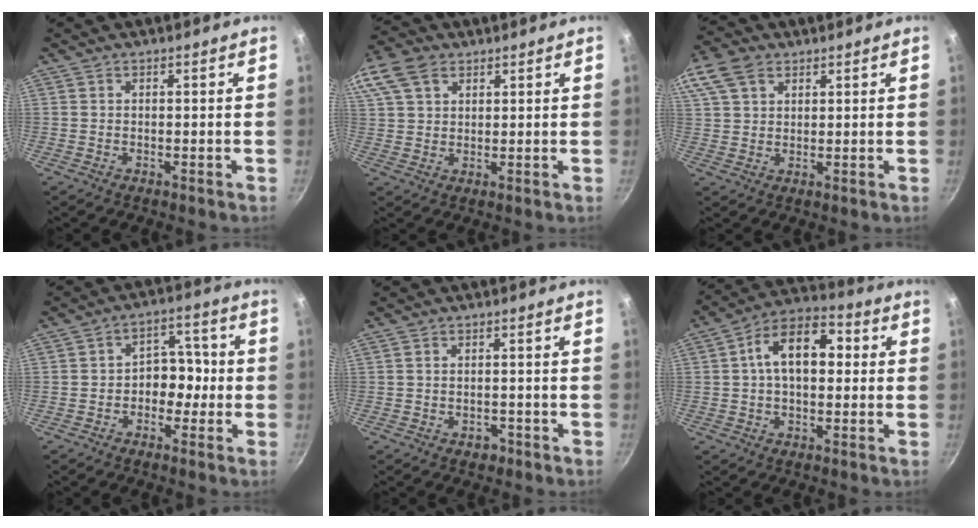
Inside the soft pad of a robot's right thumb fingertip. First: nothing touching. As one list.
[{"total": 13.3, "force": [6.7, 9.0, 7.0], "torque": [-0.158, 0.027, 0.128]}, {"total": 10.7, "force": [5.6, 7.2, 5.7], "torque": [-0.117, 0.017, 0.105]}, {"total": 6.6, "force": [-1.2, 5.1, 4.1], "torque": [0.003, 0.031, -0.025]}, {"total": 2.1, "force": [-1.1, 1.4, 1.0], "torque": [-0.008, 0.015, -0.008]}, {"total": 12.7, "force": [1.7, 7.7, 9.9], "torque": [-0.121, 0.032, 0.010]}]